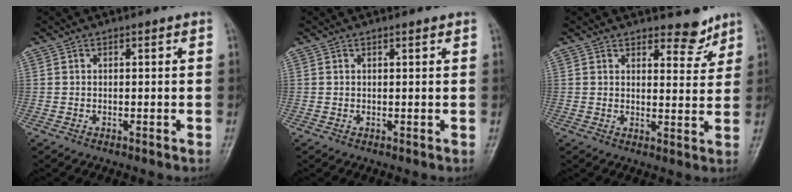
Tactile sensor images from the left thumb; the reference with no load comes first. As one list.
[{"total": 0.5, "force": [0.4, 0.1, 0.3], "torque": [-0.007, -0.003, 0.006]}, {"total": 4.9, "force": [4.1, 2.1, 1.7], "torque": [0.005, -0.031, 0.058]}]